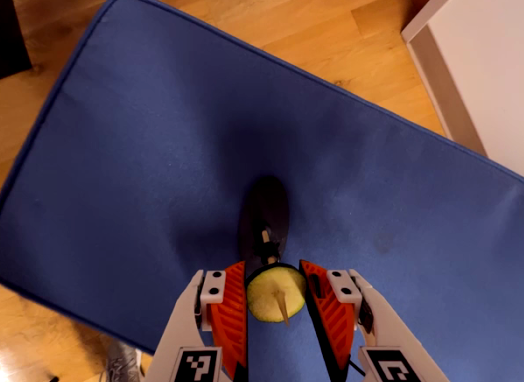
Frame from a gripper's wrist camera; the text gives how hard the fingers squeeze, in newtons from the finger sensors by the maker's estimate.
{"total": 8.6, "left": 8.0, "right": 9.2}